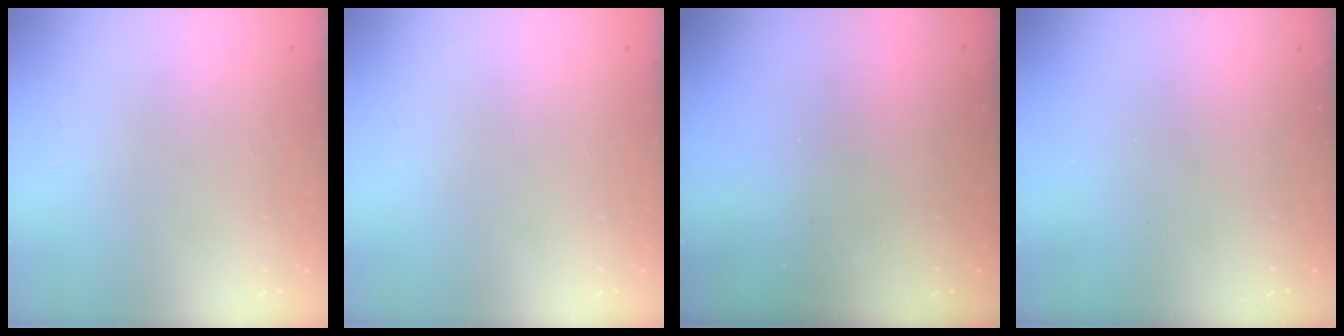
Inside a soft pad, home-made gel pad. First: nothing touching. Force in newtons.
{"total": 0.0}
{"total": 0.0}
{"total": 0.0}